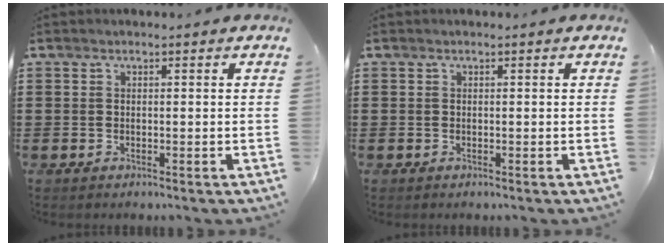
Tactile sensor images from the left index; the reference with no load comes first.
{"total": 0.0}